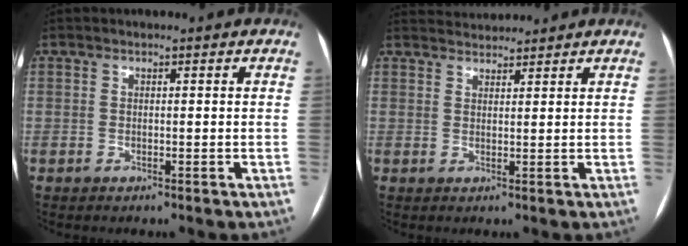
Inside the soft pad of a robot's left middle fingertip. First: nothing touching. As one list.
[{"total": 3.8, "force": [3.8, 0.1, 0.1], "torque": [-0.009, 0.025, 0.066]}]